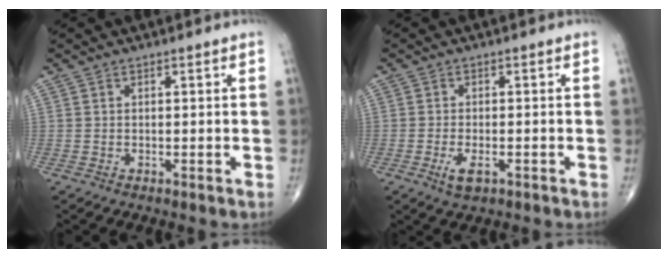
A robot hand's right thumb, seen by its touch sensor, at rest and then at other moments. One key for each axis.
{"total": 3.3, "fx": -1.5, "fy": 1.5, "fz": 2.6, "tx": -0.050, "ty": -0.003, "tz": -0.024}